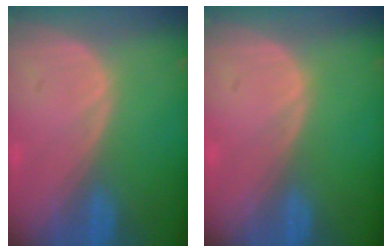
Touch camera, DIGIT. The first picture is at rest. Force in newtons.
{"total": 0.0}